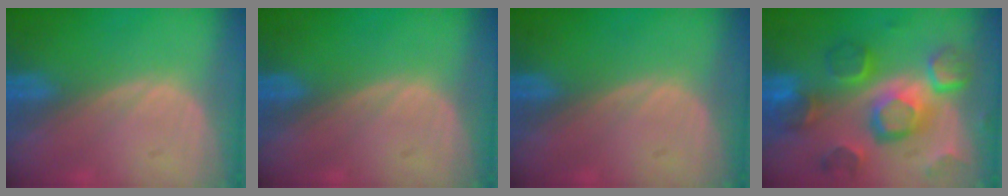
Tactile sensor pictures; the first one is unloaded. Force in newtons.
{"total": 0.0}
{"total": 0.0}
{"total": 12.3, "press": 10.7, "slide": 6.1}